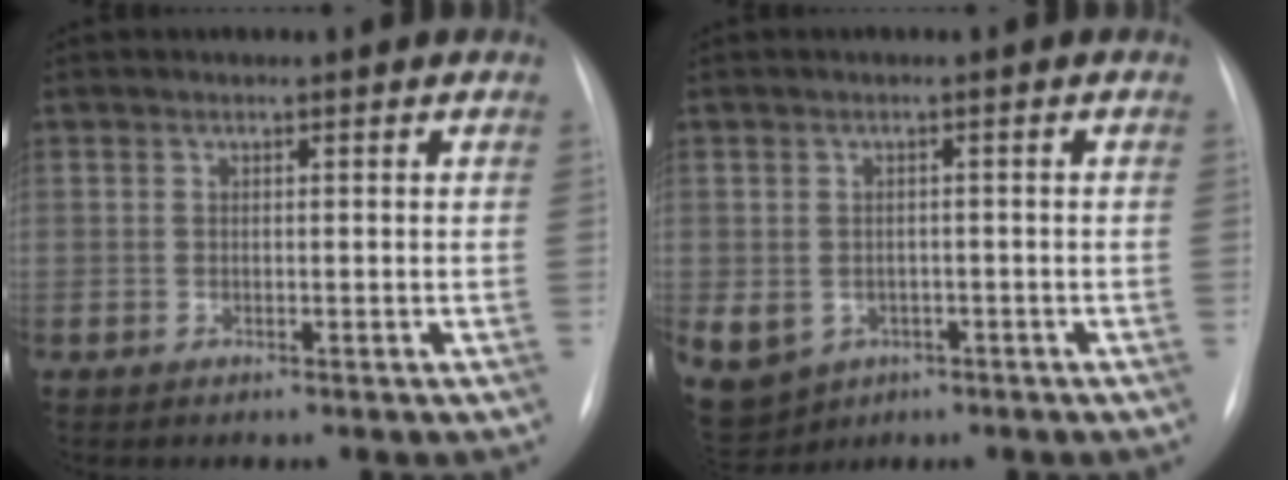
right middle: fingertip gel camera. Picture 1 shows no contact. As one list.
[{"total": 17.1, "force": [-6.8, 14.1, 6.7], "torque": [-0.215, -0.004, -0.082]}]